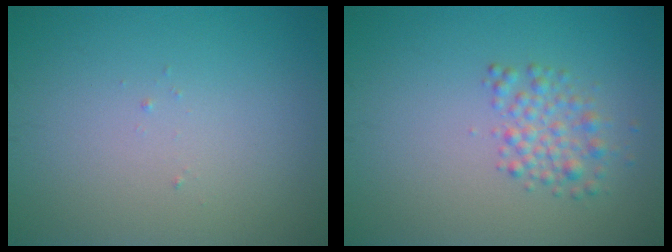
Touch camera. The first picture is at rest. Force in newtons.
{"total": 2.3, "press": 2.3, "slide": 0.0}